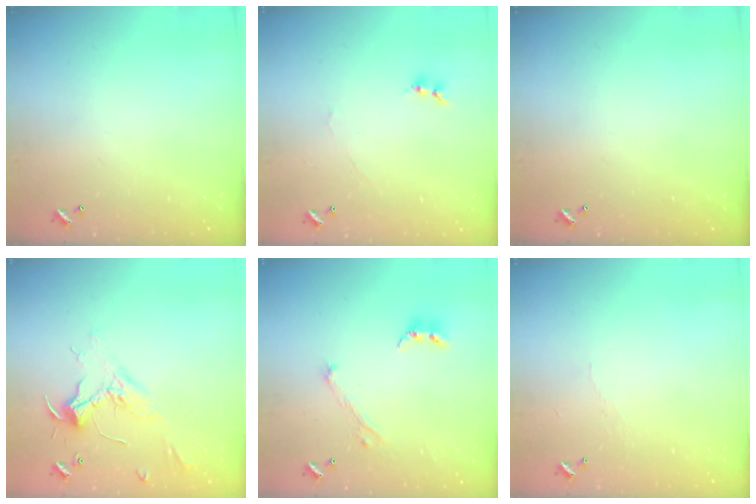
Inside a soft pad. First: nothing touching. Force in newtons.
{"total": 0.0}
{"total": 0.0}
{"total": 2.4, "press": 2.3, "slide": 0.8}
{"total": 2.9, "press": 2.8, "slide": 0.8}
{"total": 2.0, "press": 1.9, "slide": 0.4}